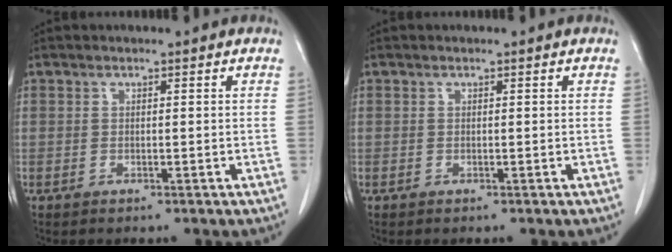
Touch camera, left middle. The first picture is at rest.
{"total": 0.0}